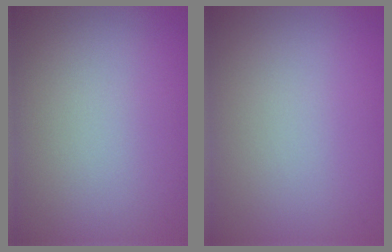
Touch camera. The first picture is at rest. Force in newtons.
{"total": 0.0}